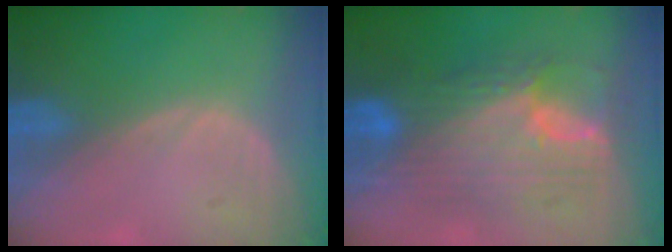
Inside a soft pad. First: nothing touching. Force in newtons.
{"total": 11.8, "press": 11.7, "slide": 1.1}